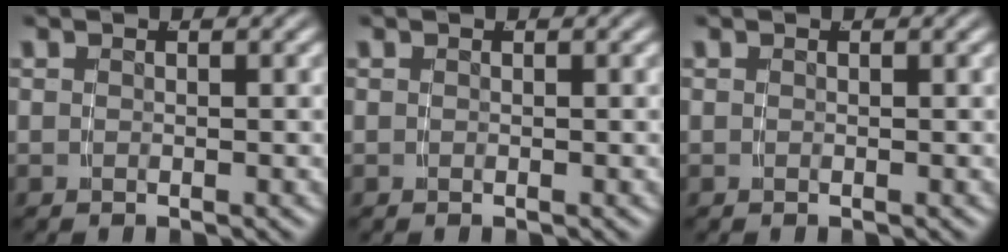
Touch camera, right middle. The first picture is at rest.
{"total": 0.0}
{"total": 0.0}